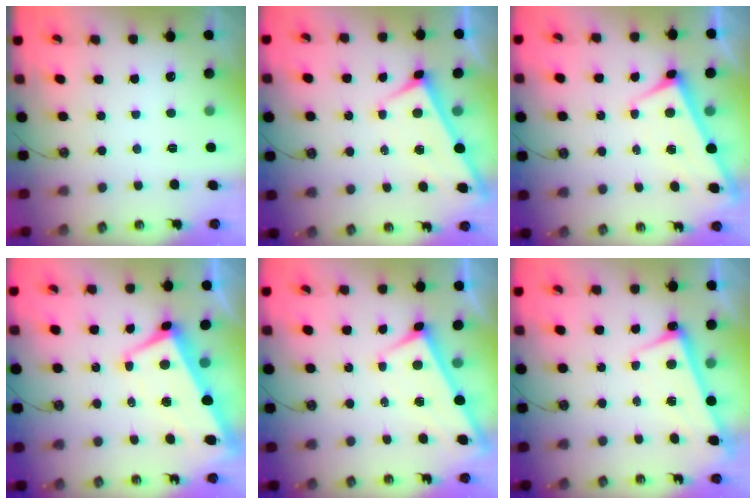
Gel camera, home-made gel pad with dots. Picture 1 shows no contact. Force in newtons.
{"total": 1.7, "press": 1.7, "slide": 0.1}
{"total": 1.0, "press": 1.0, "slide": 0.0}
{"total": 1.8, "press": 1.2, "slide": 1.3}
{"total": 1.8, "press": 1.8, "slide": 0.2}
{"total": 2.7, "press": 2.6, "slide": 0.8}